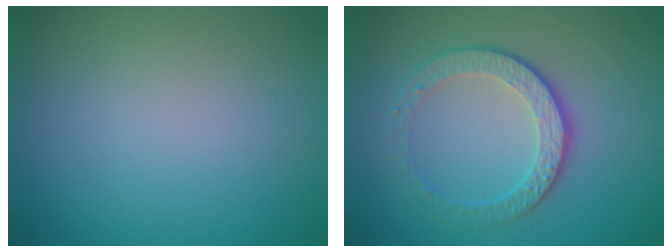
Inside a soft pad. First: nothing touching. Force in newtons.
{"total": 4.5, "press": 3.1, "slide": 3.2}